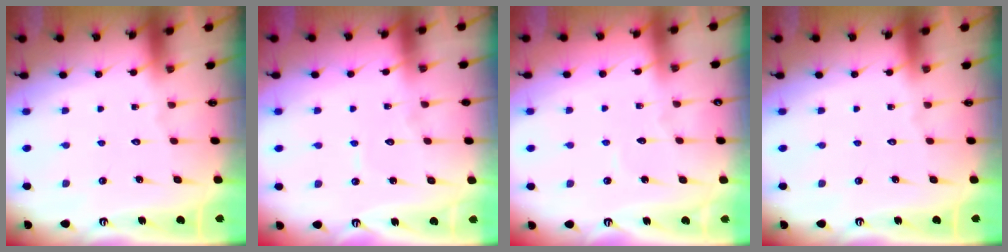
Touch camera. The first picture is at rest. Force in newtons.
{"total": 3.8, "press": 3.7, "slide": 0.4}
{"total": 2.4, "press": 2.4, "slide": 0.3}
{"total": 0.0}